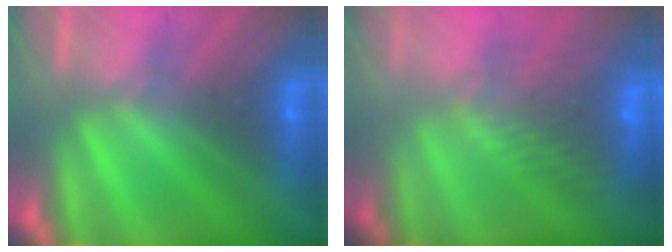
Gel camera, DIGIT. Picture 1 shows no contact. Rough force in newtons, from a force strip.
{"total": 9.0}